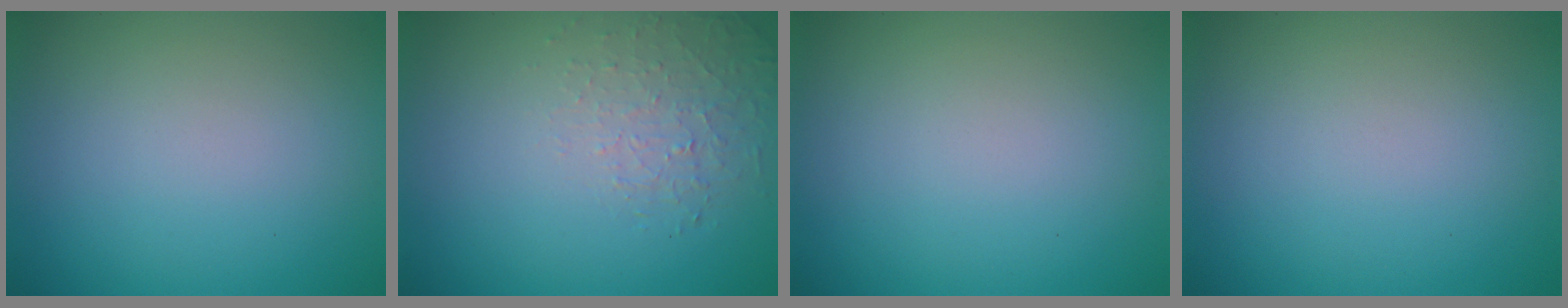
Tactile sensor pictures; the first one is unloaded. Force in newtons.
{"total": 1.4, "press": 0.6, "slide": 1.3}
{"total": 0.0}
{"total": 0.0}